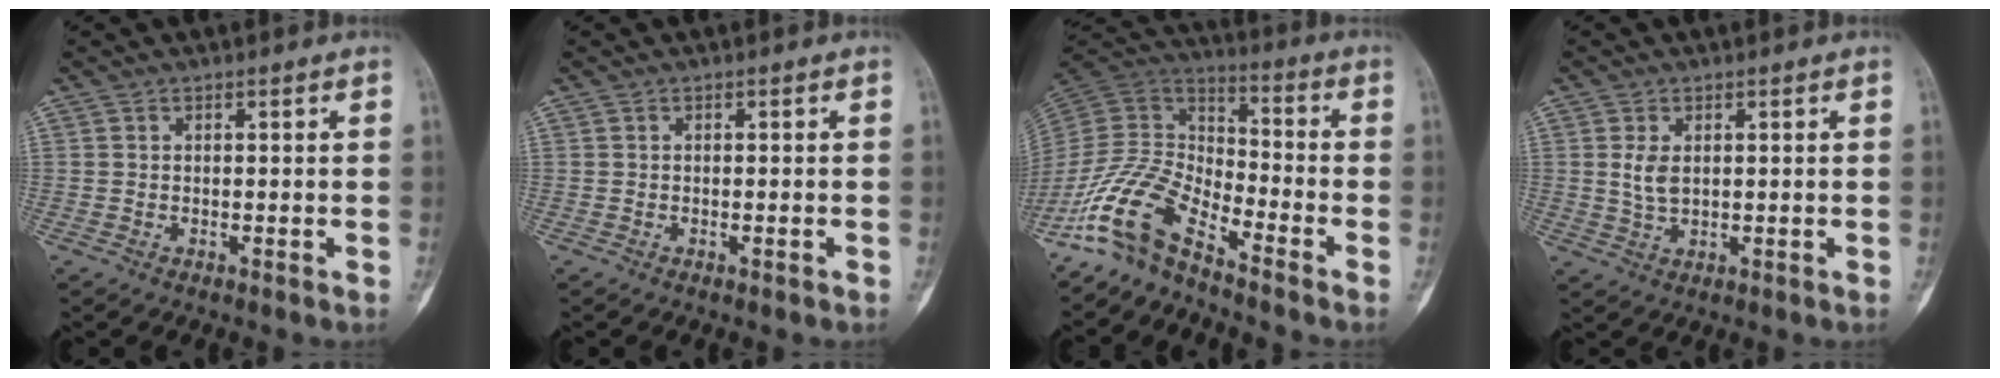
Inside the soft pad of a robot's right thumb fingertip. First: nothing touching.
{"total": 0.5, "force": [-0.3, 0.1, 0.4], "torque": [-0.005, 0.005, -0.002]}
{"total": 12.2, "force": [-9.4, 4.5, 6.3], "torque": [-0.124, 0.086, -0.198]}
{"total": 3.4, "force": [0.7, 2.0, 2.7], "torque": [-0.051, -0.005, 0.019]}